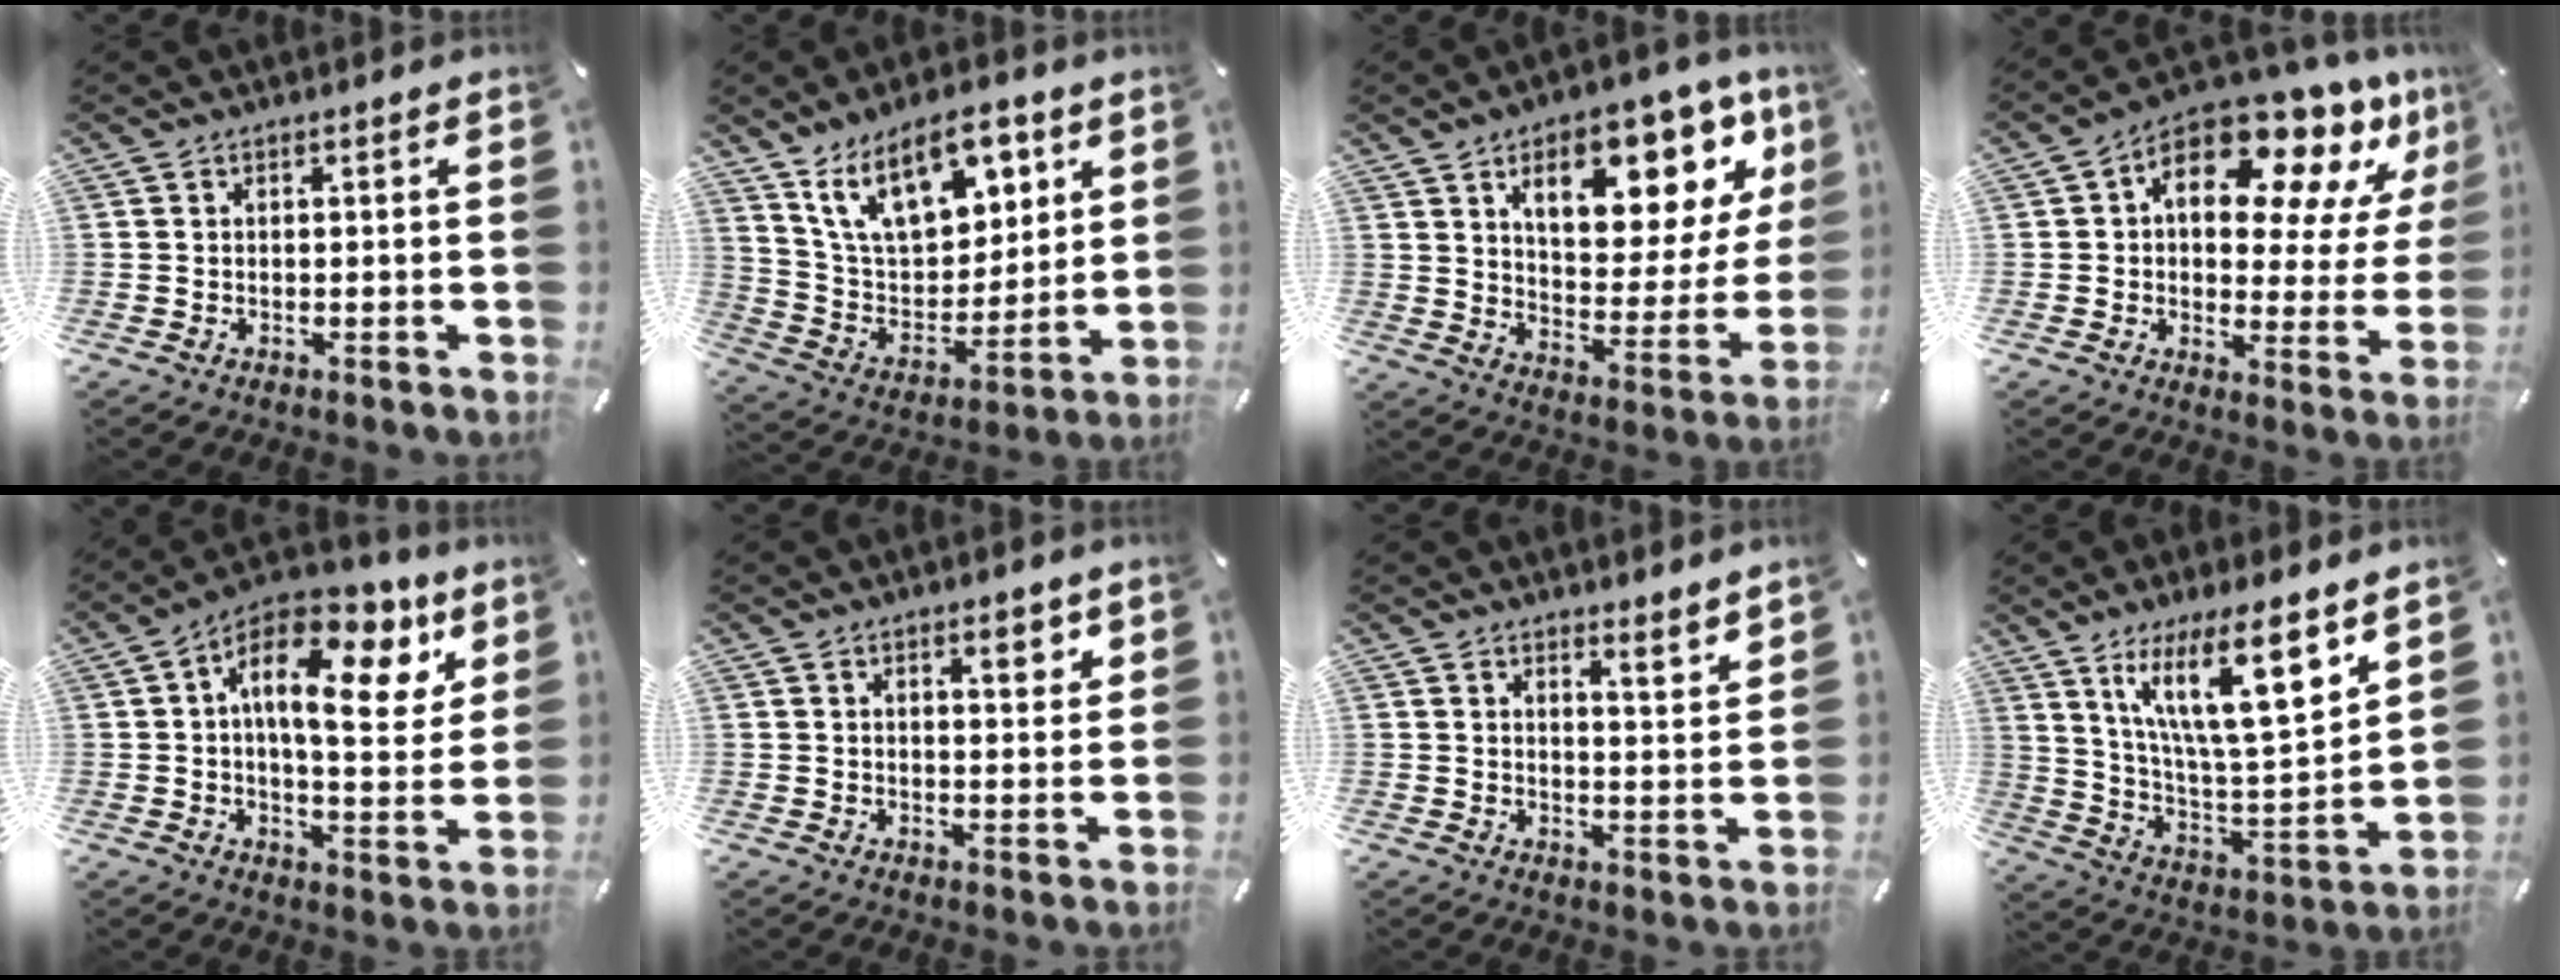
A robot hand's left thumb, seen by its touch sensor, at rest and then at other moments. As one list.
[{"total": 17.3, "force": [10.2, 9.7, 10.2], "torque": [-0.187, -0.043, 0.183]}, {"total": 17.6, "force": [10.2, 8.8, 11.3], "torque": [-0.151, -0.062, 0.165]}, {"total": 17.1, "force": [10.3, 8.5, 10.6], "torque": [-0.152, -0.076, 0.174]}, {"total": 17.8, "force": [7.3, 8.3, 13.9], "torque": [-0.215, -0.037, 0.118]}, {"total": 4.2, "force": [2.6, 1.4, 3.0], "torque": [-0.040, -0.009, 0.040]}, {"total": 4.1, "force": [4.0, 0.2, 0.9], "torque": [-0.006, -0.039, 0.067]}, {"total": 19.1, "force": [11.5, 5.4, 14.2], "torque": [-0.248, -0.063, 0.184]}]